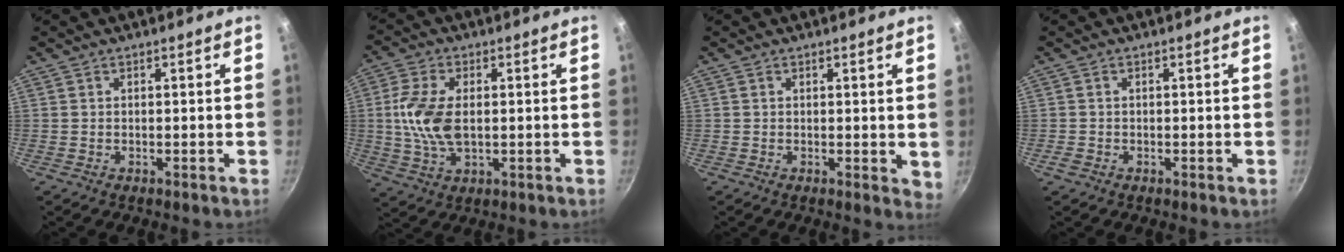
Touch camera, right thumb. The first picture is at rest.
{"total": 10.3, "force": [0.4, 5.8, 8.4], "torque": [-0.170, 0.004, 0.007]}
{"total": 2.9, "force": [0.7, 1.6, 2.4], "torque": [-0.025, -0.003, 0.011]}
{"total": 1.2, "force": [-0.6, 0.9, 0.5], "torque": [-0.009, 0.001, -0.012]}